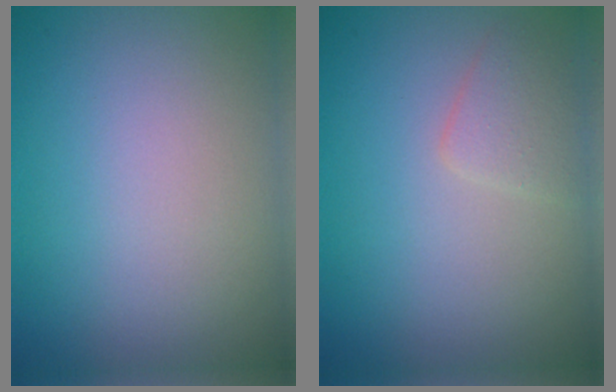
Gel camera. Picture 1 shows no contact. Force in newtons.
{"total": 1.9, "press": 1.9, "slide": 0.0}